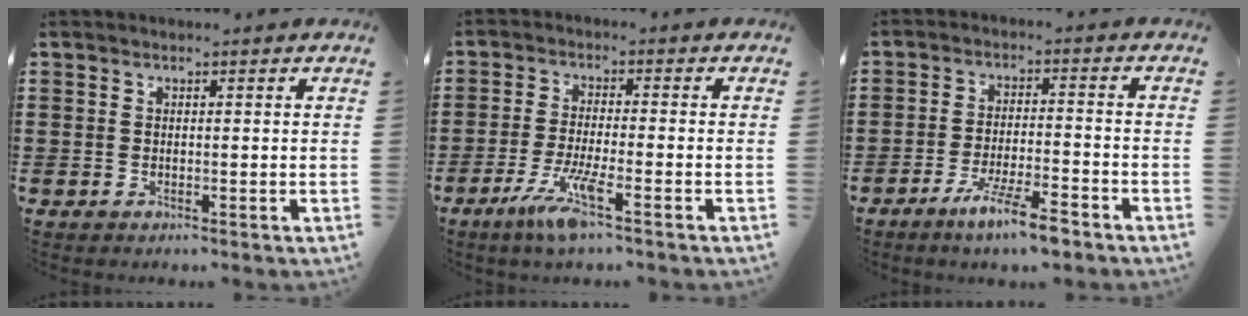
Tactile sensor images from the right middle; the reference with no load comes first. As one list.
[{"total": 6.6, "force": [-3.7, 0.5, 5.4], "torque": [-0.112, -0.014, -0.068]}, {"total": 6.7, "force": [-4.9, 0.5, 4.5], "torque": [-0.090, -0.006, -0.091]}]